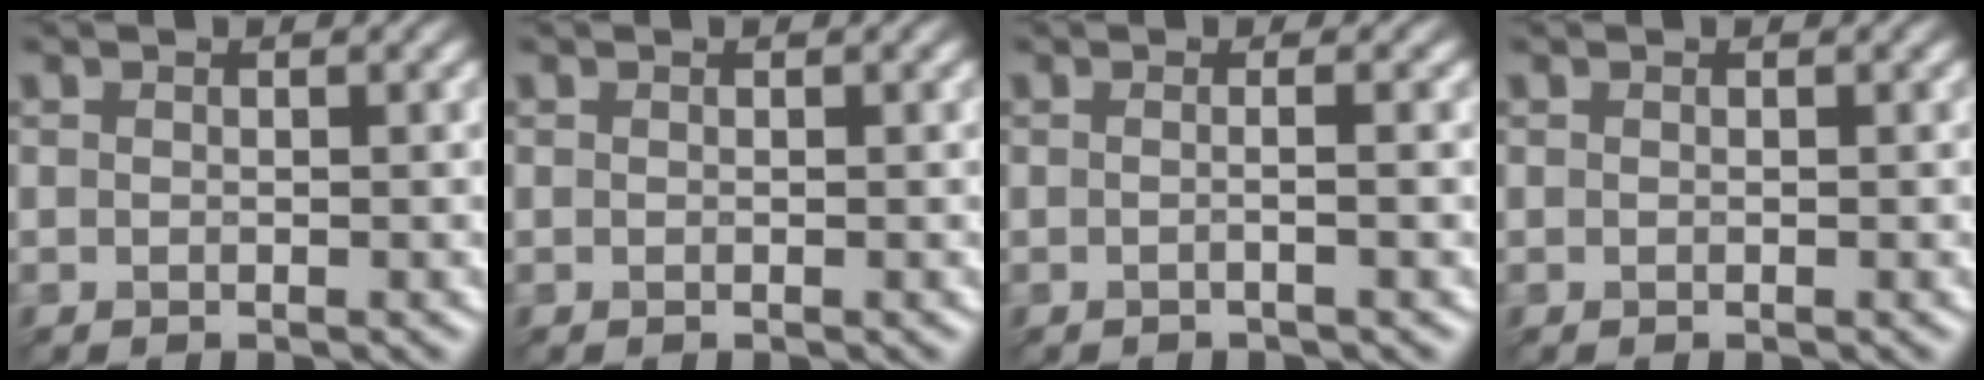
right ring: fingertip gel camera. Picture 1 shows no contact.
{"total": 0.0}
{"total": 1.3, "force": [0.1, 0.4, 1.3], "torque": [-0.007, -0.004, -0.020]}
{"total": 0.0}